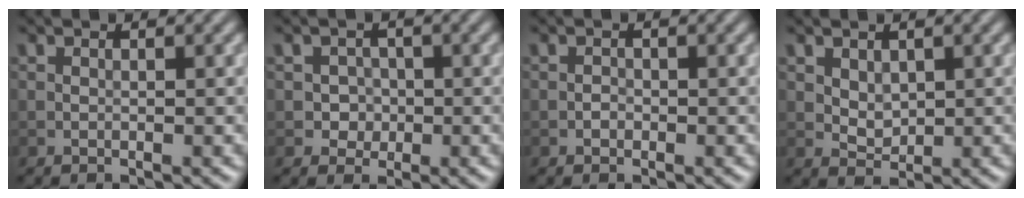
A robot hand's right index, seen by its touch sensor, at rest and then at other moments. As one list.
[{"total": 1.8, "force": [-0.2, 1.7, 0.4], "torque": [0.012, -0.001, -0.007]}, {"total": 0.6, "force": [-0.3, 0.5, 0.2], "torque": [-0.001, -0.001, -0.006]}, {"total": 1.7, "force": [0.6, 1.2, 1.0], "torque": [-0.018, -0.005, 0.016]}]